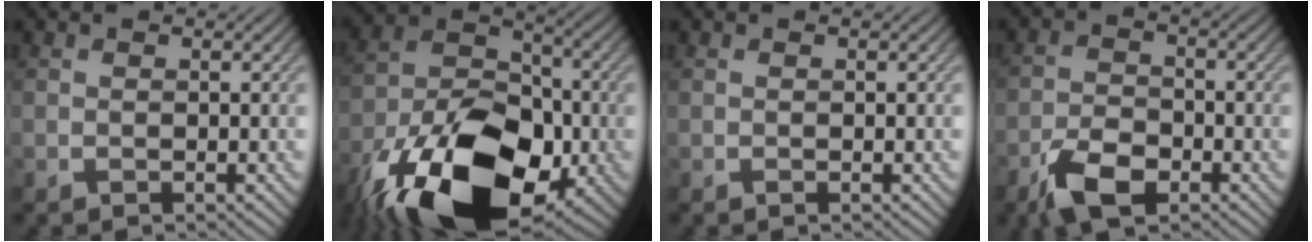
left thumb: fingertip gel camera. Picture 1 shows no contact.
{"total": 20.2, "force": [-10.7, 11.4, 12.9], "torque": [-0.250, -0.034, -0.182]}
{"total": 0.0}
{"total": 6.5, "force": [-4.0, 3.2, 4.1], "torque": [-0.082, -0.002, -0.082]}